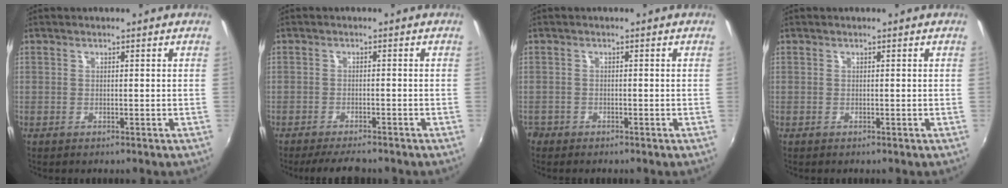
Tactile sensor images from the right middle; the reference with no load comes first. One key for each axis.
{"total": 5.9, "fx": -5.2, "fy": 1.0, "fz": 2.7, "tx": -0.066, "ty": -0.016, "tz": -0.083}
{"total": 1.9, "fx": -1.5, "fy": 1.1, "fz": 0.2, "tx": -0.014, "ty": -0.003, "tz": -0.028}
{"total": 0.0}